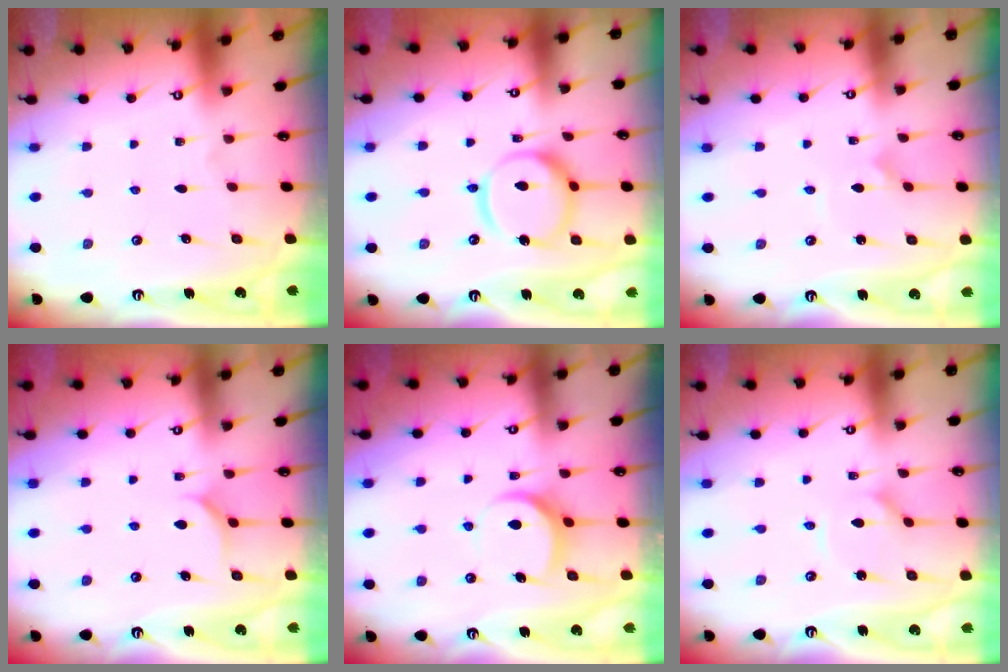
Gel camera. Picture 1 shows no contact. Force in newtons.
{"total": 16.1, "press": 16.0, "slide": 1.6}
{"total": 1.6, "press": 1.6, "slide": 0.1}
{"total": 5.3, "press": 5.3, "slide": 0.5}
{"total": 8.2, "press": 8.1, "slide": 1.1}
{"total": 2.1, "press": 2.1, "slide": 0.3}